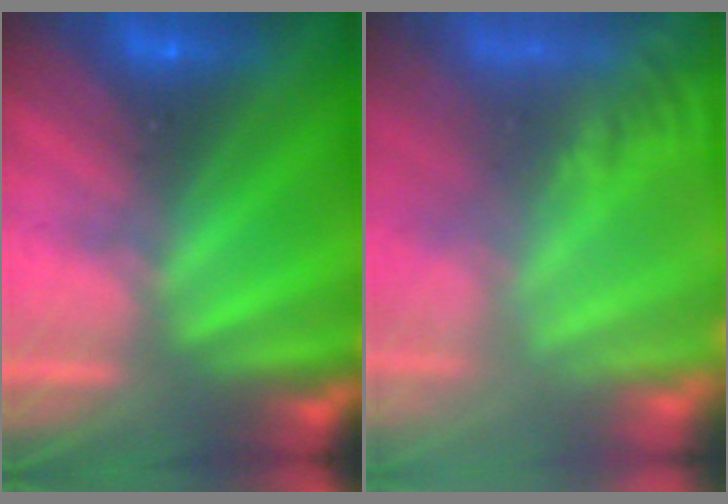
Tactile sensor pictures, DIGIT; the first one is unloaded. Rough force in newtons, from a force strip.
{"total": 7.1}